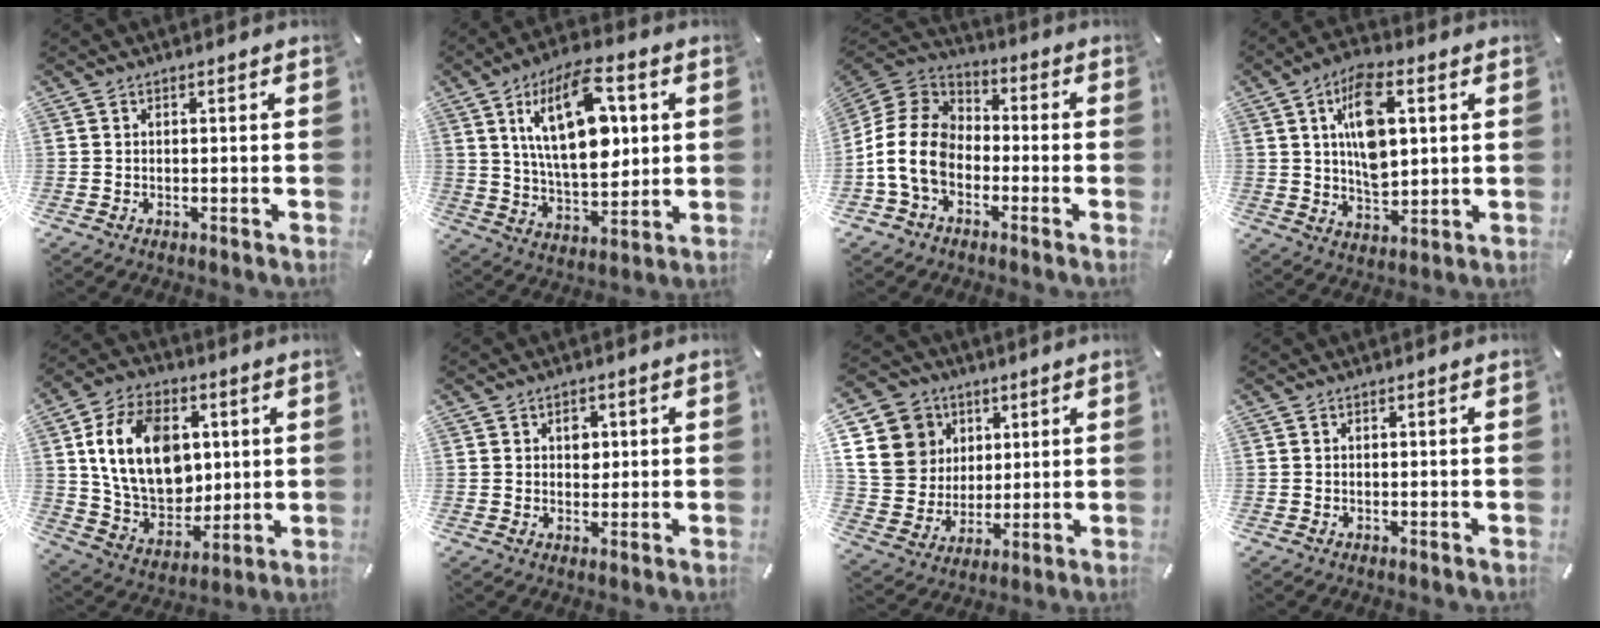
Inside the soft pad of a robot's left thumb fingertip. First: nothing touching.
{"total": 19.9, "force": [6.5, 10.4, 15.7], "torque": [-0.286, -0.015, 0.102]}
{"total": 12.7, "force": [-4.4, 9.5, 7.3], "torque": [-0.171, 0.027, -0.083]}
{"total": 12.7, "force": [3.8, 7.0, 9.9], "torque": [-0.176, -0.001, 0.064]}
{"total": 17.8, "force": [3.6, 13.5, 11.1], "torque": [-0.210, 0.003, 0.073]}
{"total": 3.2, "force": [0.7, 2.6, 1.7], "torque": [-0.006, -0.006, 0.003]}
{"total": 14.1, "force": [3.9, 13.0, 3.8], "torque": [-0.086, -0.016, 0.079]}
{"total": 0.0}